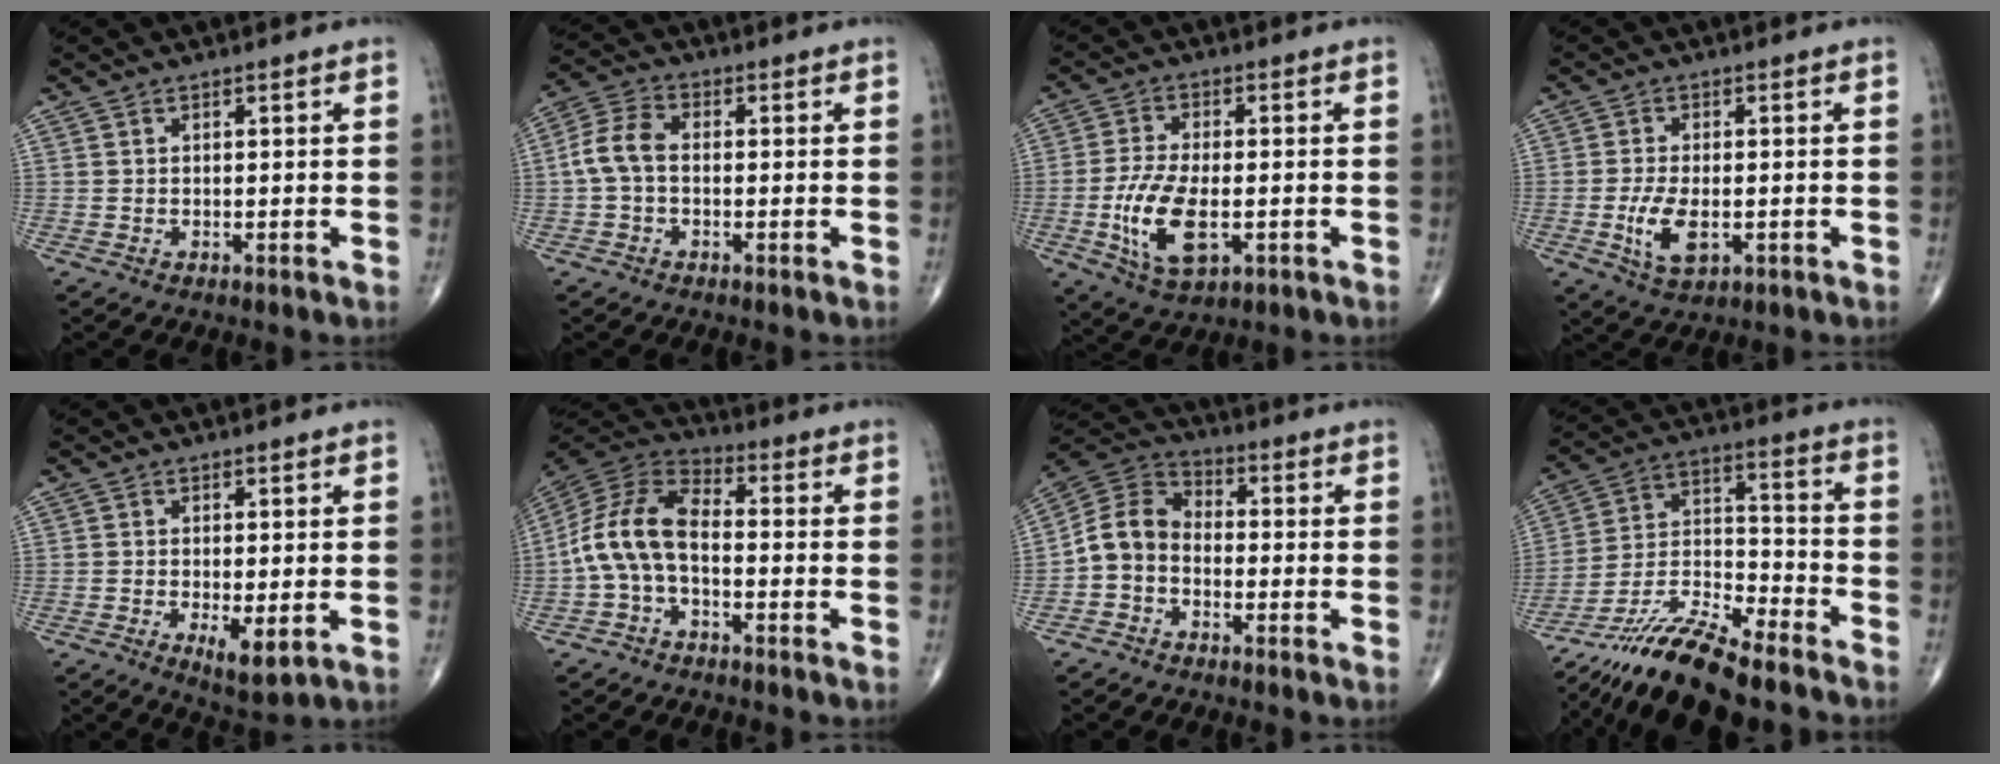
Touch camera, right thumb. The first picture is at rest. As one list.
[{"total": 6.4, "force": [-0.5, 4.0, 4.9], "torque": [-0.102, 0.020, -0.019]}, {"total": 11.1, "force": [-2.6, 5.2, 9.4], "torque": [-0.188, -0.002, -0.043]}, {"total": 6.5, "force": [-1.6, 3.2, 5.4], "torque": [-0.106, -0.004, -0.024]}, {"total": 4.9, "force": [-1.1, 1.7, 4.5], "torque": [-0.075, -0.016, -0.015]}, {"total": 11.1, "force": [-2.1, 6.1, 9.0], "torque": [-0.179, 0.039, -0.054]}, {"total": 7.8, "force": [-2.3, 6.0, 4.5], "torque": [-0.076, 0.041, -0.064]}, {"total": 16.1, "force": [-13.7, 3.1, 7.9], "torque": [-0.142, 0.071, -0.253]}]